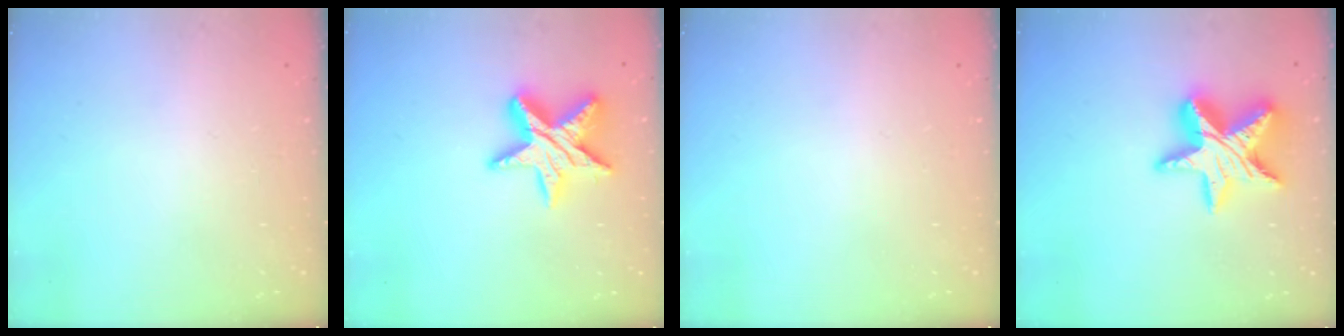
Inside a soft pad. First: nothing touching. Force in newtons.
{"total": 15.0, "press": 14.9, "slide": 1.3}
{"total": 0.0}
{"total": 17.0, "press": 16.9, "slide": 1.2}